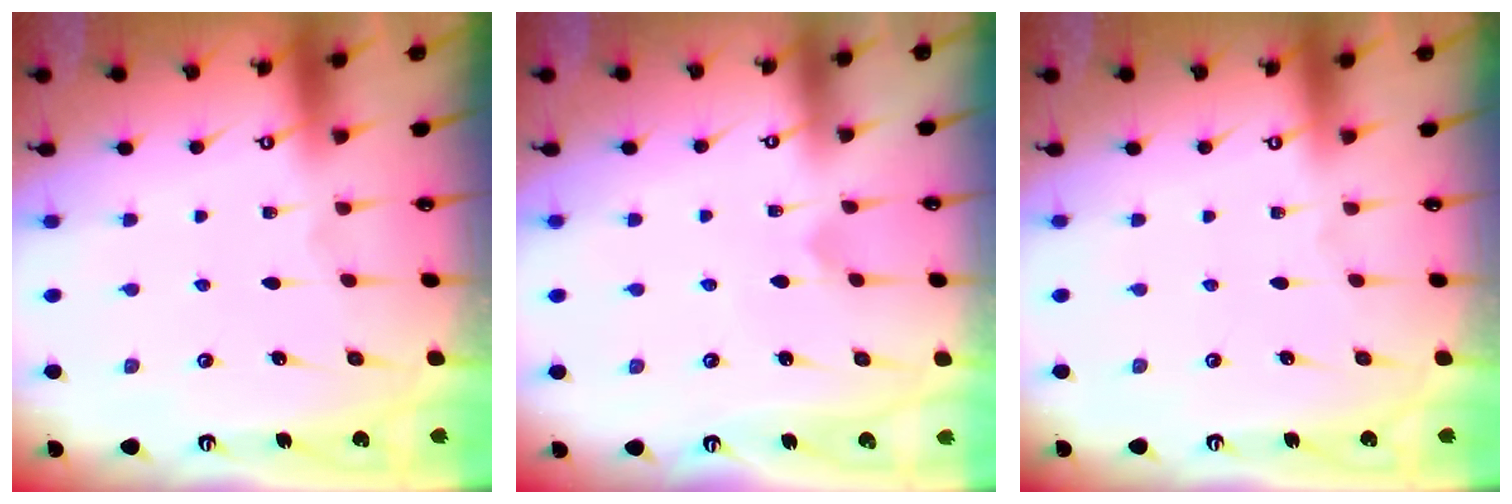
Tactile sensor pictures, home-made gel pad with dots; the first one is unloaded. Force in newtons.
{"total": 2.8, "press": 2.8, "slide": 0.3}
{"total": 0.0}